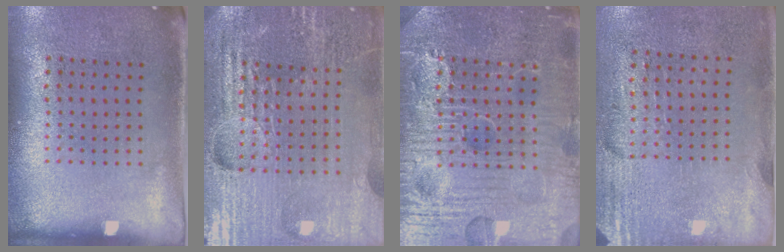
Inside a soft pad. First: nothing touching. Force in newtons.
{"total": 5.6, "press": 5.1, "slide": 2.4}
{"total": 7.6, "press": 7.6, "slide": 0.8}
{"total": 2.8, "press": 2.5, "slide": 1.4}